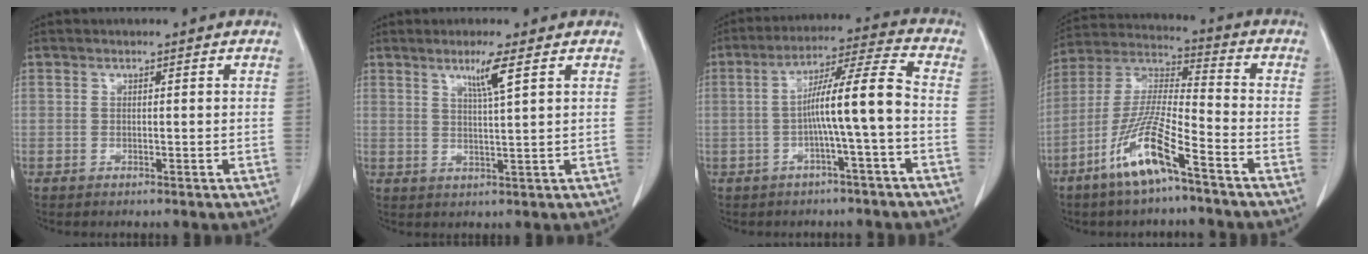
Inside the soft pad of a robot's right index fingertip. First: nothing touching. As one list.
[{"total": 4.2, "force": [2.1, -1.0, 3.5], "torque": [-0.064, -0.007, 0.040]}, {"total": 9.7, "force": [-1.7, -0.9, 9.6], "torque": [-0.162, 0.023, -0.035]}, {"total": 12.6, "force": [-7.2, 1.4, 10.2], "torque": [-0.213, -0.016, -0.146]}]